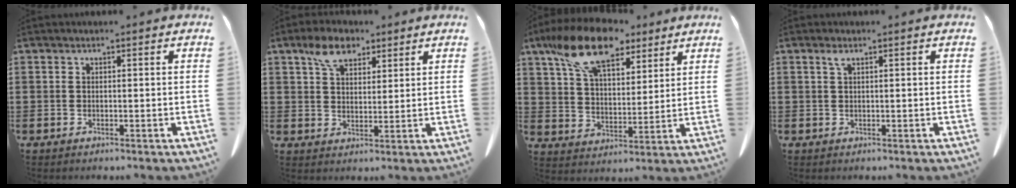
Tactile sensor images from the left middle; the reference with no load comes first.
{"total": 6.7, "force": [4.3, 3.8, 3.3], "torque": [-0.074, 0.010, 0.079]}
{"total": 13.7, "force": [9.4, 5.8, 8.2], "torque": [-0.177, -0.010, 0.175]}
{"total": 1.1, "force": [0.6, 0.3, 0.9], "torque": [-0.020, 0.002, 0.011]}